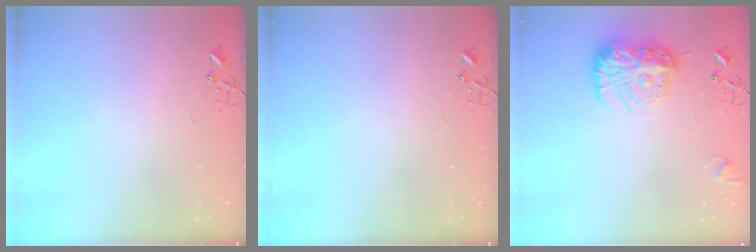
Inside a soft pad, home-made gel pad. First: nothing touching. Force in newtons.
{"total": 0.0}
{"total": 15.3, "press": 15.2, "slide": 1.3}